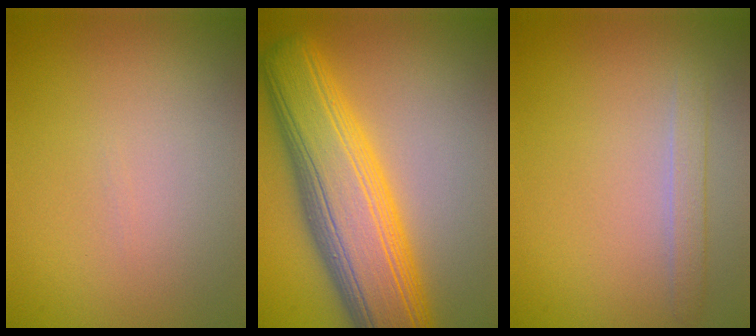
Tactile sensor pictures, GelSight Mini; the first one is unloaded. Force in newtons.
{"total": 12.0, "press": 12.0, "slide": 0.2}
{"total": 1.5, "press": 1.5, "slide": 0.1}